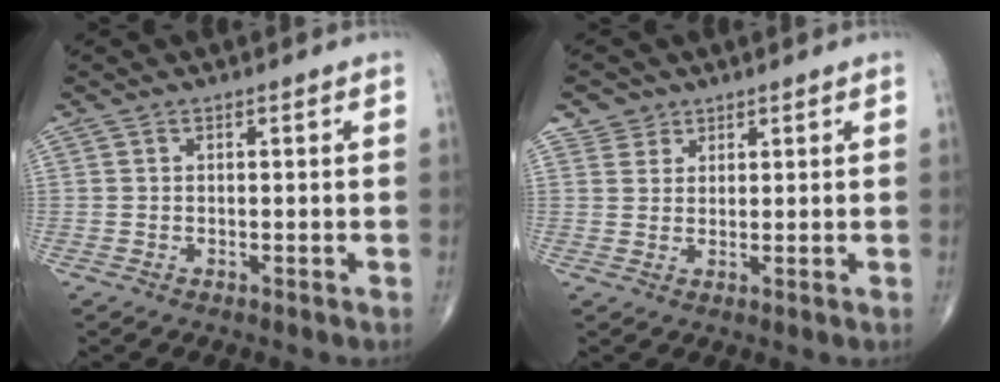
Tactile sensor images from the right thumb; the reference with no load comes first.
{"total": 2.9, "force": [1.9, 2.2, -0.2], "torque": [0.022, -0.007, 0.028]}